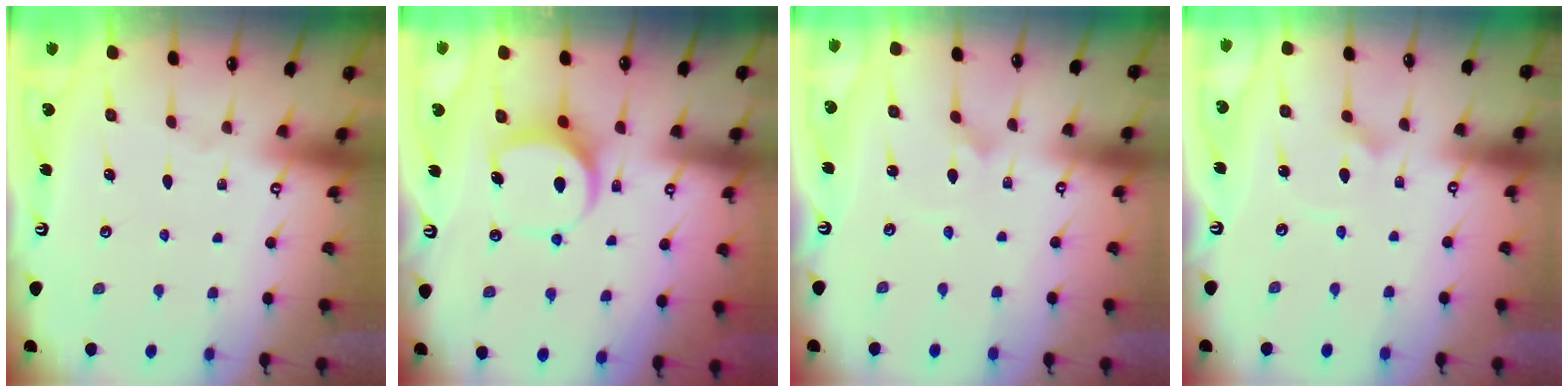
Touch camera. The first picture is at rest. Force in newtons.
{"total": 6.2, "press": 6.2, "slide": 0.6}
{"total": 1.6, "press": 1.6, "slide": 0.0}
{"total": 2.4, "press": 2.4, "slide": 0.2}